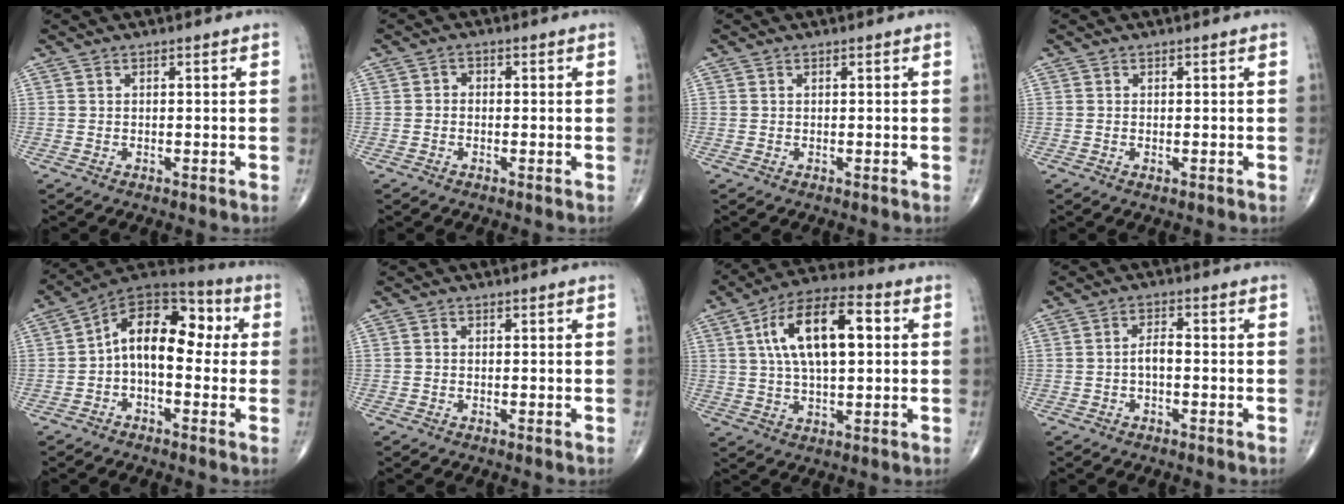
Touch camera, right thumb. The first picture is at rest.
{"total": 1.3, "force": [-0.4, 1.1, 0.7], "torque": [-0.002, 0.005, -0.013]}
{"total": 0.0}
{"total": 0.5, "force": [-0.1, 0.3, 0.4], "torque": [-0.008, -0.002, -0.003]}
{"total": 14.1, "force": [0.3, 8.4, 11.4], "torque": [-0.139, 0.052, -0.012]}
{"total": 0.5, "force": [-0.1, 0.4, 0.2], "torque": [-0.003, 0.001, -0.006]}
{"total": 16.0, "force": [3.4, 7.1, 13.9], "torque": [-0.236, 0.019, 0.052]}
{"total": 2.8, "force": [-0.7, 1.3, 2.4], "torque": [-0.041, 0.014, -0.015]}